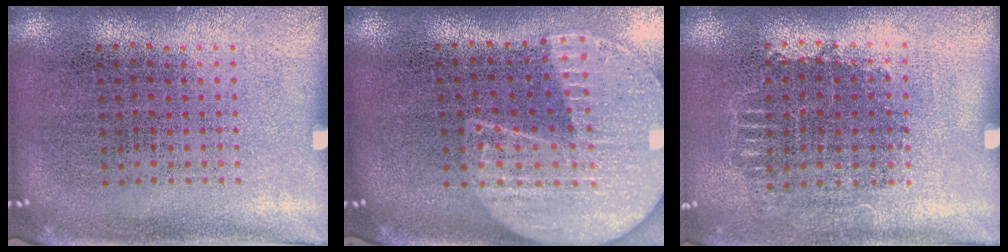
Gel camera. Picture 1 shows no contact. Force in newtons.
{"total": 2.3, "press": 2.0, "slide": 1.1}
{"total": 0.7, "press": 0.7, "slide": 0.2}